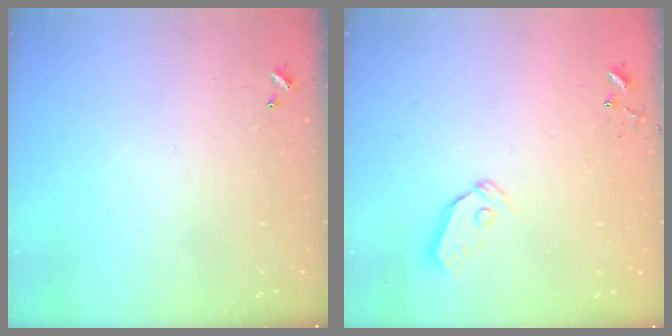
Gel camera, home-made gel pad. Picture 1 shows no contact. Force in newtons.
{"total": 5.3, "press": 5.3, "slide": 0.2}